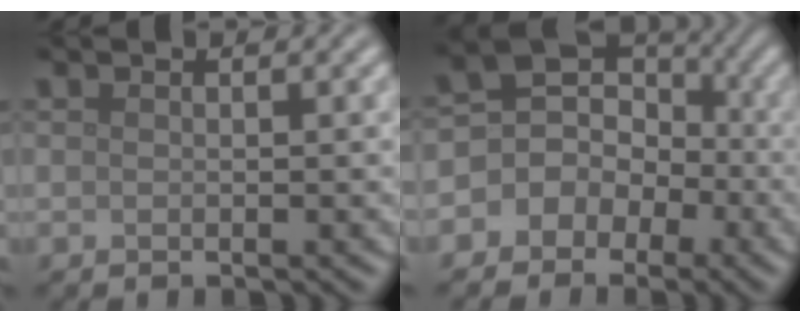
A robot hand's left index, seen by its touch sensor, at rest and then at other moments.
{"total": 7.1, "force": [-1.0, 6.5, 2.4], "torque": [-0.028, 0.038, -0.052]}